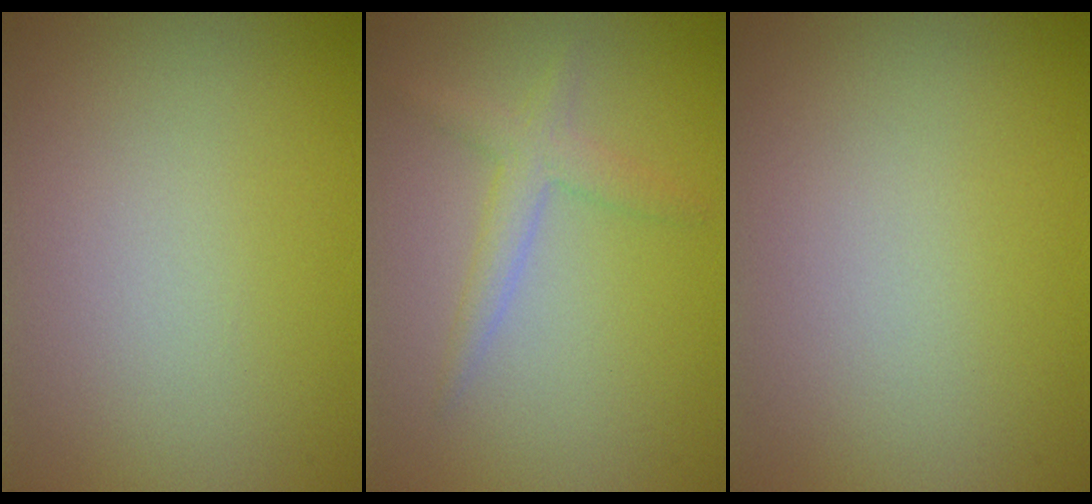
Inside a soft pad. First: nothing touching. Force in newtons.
{"total": 2.1, "press": 2.1, "slide": 0.2}
{"total": 0.0}